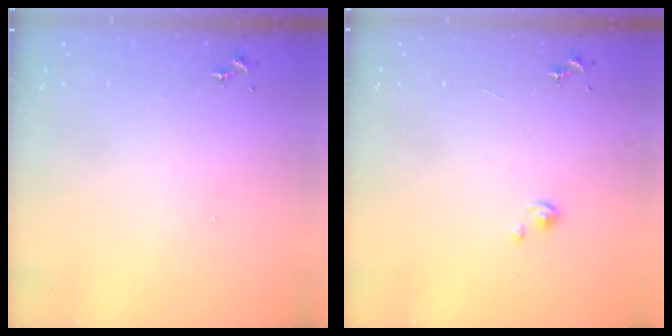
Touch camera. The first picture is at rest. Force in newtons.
{"total": 1.1, "press": 1.1, "slide": 0.3}